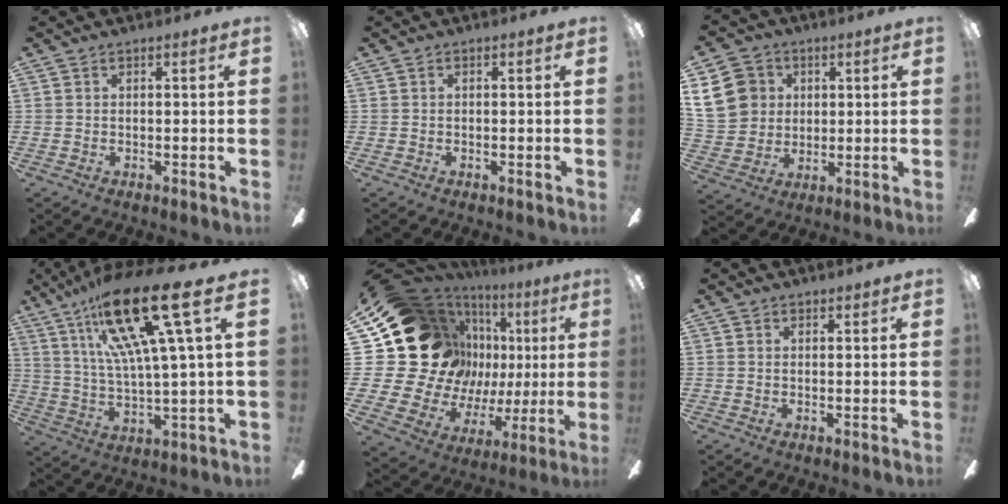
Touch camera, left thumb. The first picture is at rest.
{"total": 0.0}
{"total": 12.8, "force": [4.2, 11.0, 4.8], "torque": [-0.102, 0.005, 0.088]}
{"total": 24.3, "force": [13.1, 4.7, 20.0], "torque": [-0.371, -0.068, 0.197]}
{"total": 27.1, "force": [7.4, 21.8, 14.4], "torque": [-0.303, -0.075, 0.195]}
{"total": 1.2, "force": [1.0, 0.6, 0.0], "torque": [-0.001, 0.000, 0.020]}